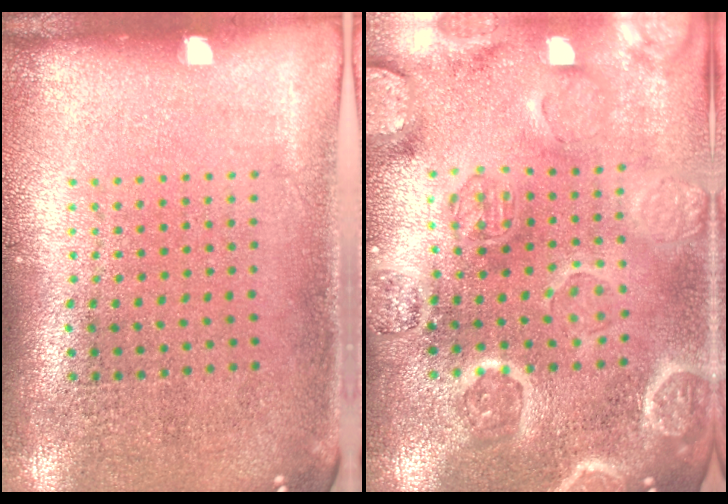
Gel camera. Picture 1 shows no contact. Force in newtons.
{"total": 3.6, "press": 3.5, "slide": 0.9}